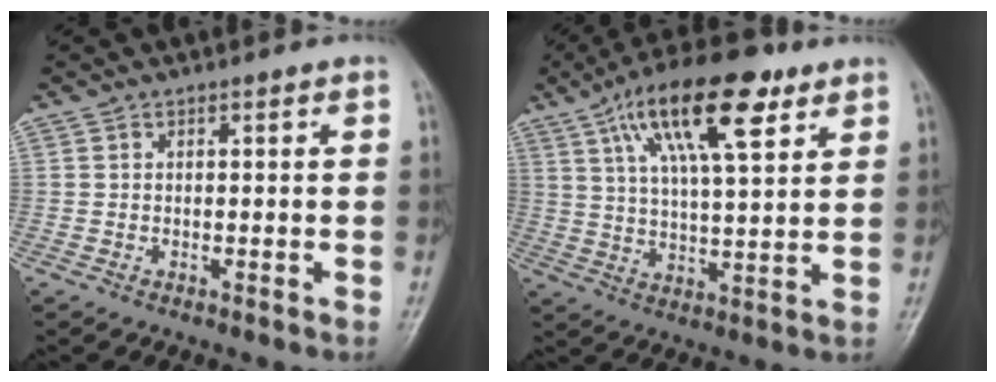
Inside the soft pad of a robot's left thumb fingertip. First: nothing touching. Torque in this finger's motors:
{"motor_torque": [0.49, 0.92, 1.75, -1.02, 0.29]}